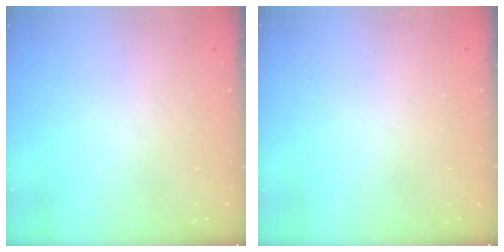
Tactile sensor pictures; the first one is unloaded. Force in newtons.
{"total": 0.0}